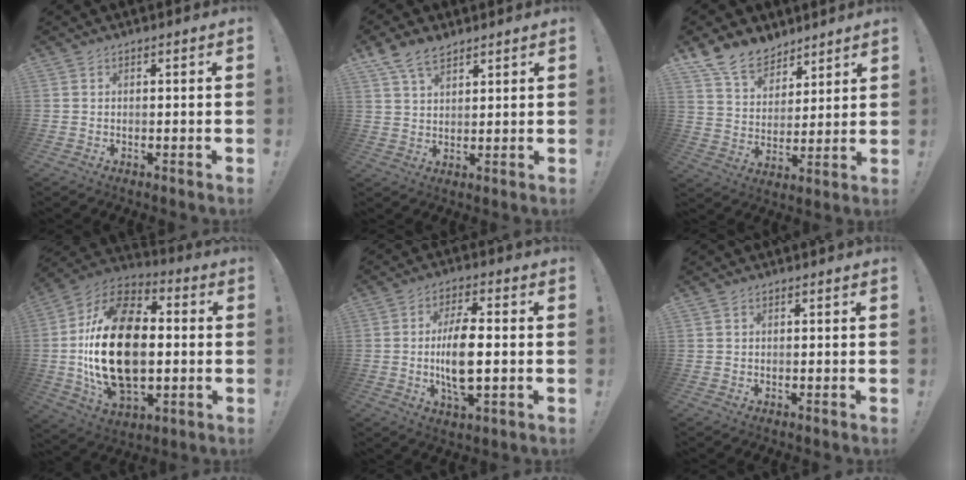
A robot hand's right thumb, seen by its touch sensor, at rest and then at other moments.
{"total": 7.2, "force": [5.1, 3.8, 3.5], "torque": [-0.065, -0.018, 0.099]}
{"total": 12.6, "force": [9.7, 7.4, 2.8], "torque": [-0.058, -0.072, 0.192]}
{"total": 28.4, "force": [-0.7, 17.7, 22.2], "torque": [-0.415, 0.013, -0.005]}
{"total": 11.6, "force": [-0.8, 4.3, 10.8], "torque": [-0.203, -0.005, -0.021]}
{"total": 0.0}